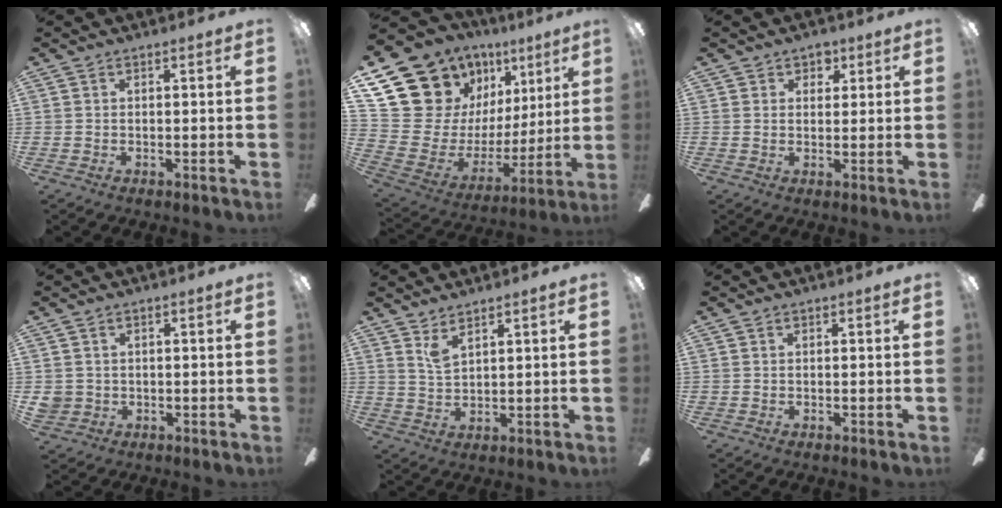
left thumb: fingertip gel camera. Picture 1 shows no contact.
{"total": 18.3, "force": [11.4, 12.9, 6.1], "torque": [-0.126, -0.091, 0.241]}
{"total": 3.5, "force": [2.2, 2.7, 0.6], "torque": [0.003, -0.006, 0.036]}
{"total": 2.6, "force": [0.5, 2.5, 0.4], "torque": [-0.012, 0.007, 0.009]}
{"total": 4.1, "force": [3.1, 1.4, 2.3], "torque": [-0.053, -0.006, 0.058]}
{"total": 0.0}